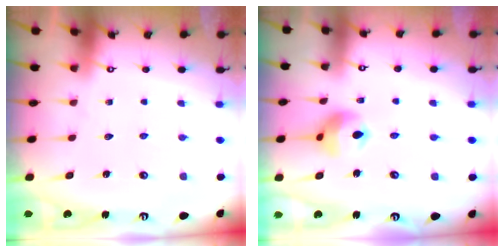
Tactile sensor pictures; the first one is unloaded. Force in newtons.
{"total": 9.8, "press": 9.7, "slide": 1.1}